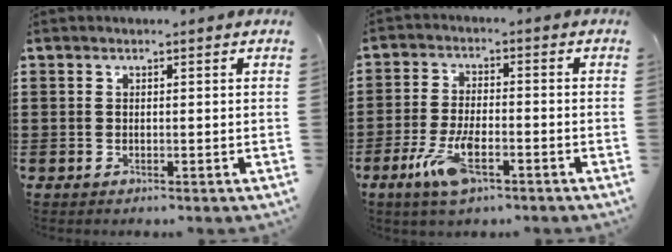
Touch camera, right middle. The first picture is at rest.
{"total": 8.3, "force": [-3.9, 2.9, 6.7], "torque": [-0.145, -0.010, -0.069]}